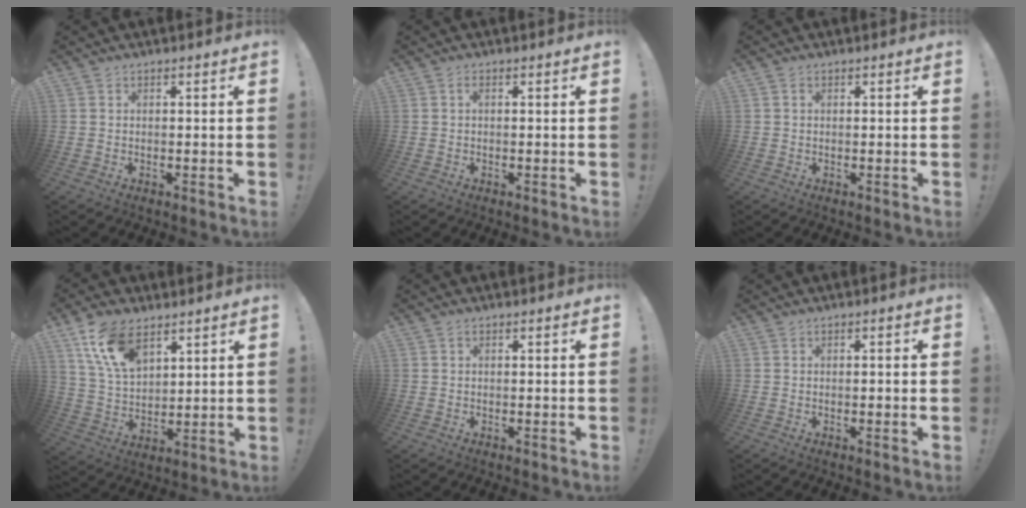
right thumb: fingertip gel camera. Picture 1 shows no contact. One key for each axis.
{"total": 0.8, "fx": -0.1, "fy": 0.1, "fz": 0.8, "tx": -0.017, "ty": 0.002, "tz": -0.003}
{"total": 0.5, "fx": 0.2, "fy": 0.5, "fz": 0.2, "tx": -0.012, "ty": 0.006, "tz": 0.005}
{"total": 14.0, "fx": 8.4, "fy": 7.6, "fz": 8.2, "tx": -0.155, "ty": -0.028, "tz": 0.162}
{"total": 0.6, "fx": -0.1, "fy": 0.2, "fz": 0.5, "tx": -0.013, "ty": 0.002, "tz": -0.002}
{"total": 0.9, "fx": -0.5, "fy": -0.2, "fz": 0.7, "tx": -0.011, "ty": -0.001, "tz": -0.010}